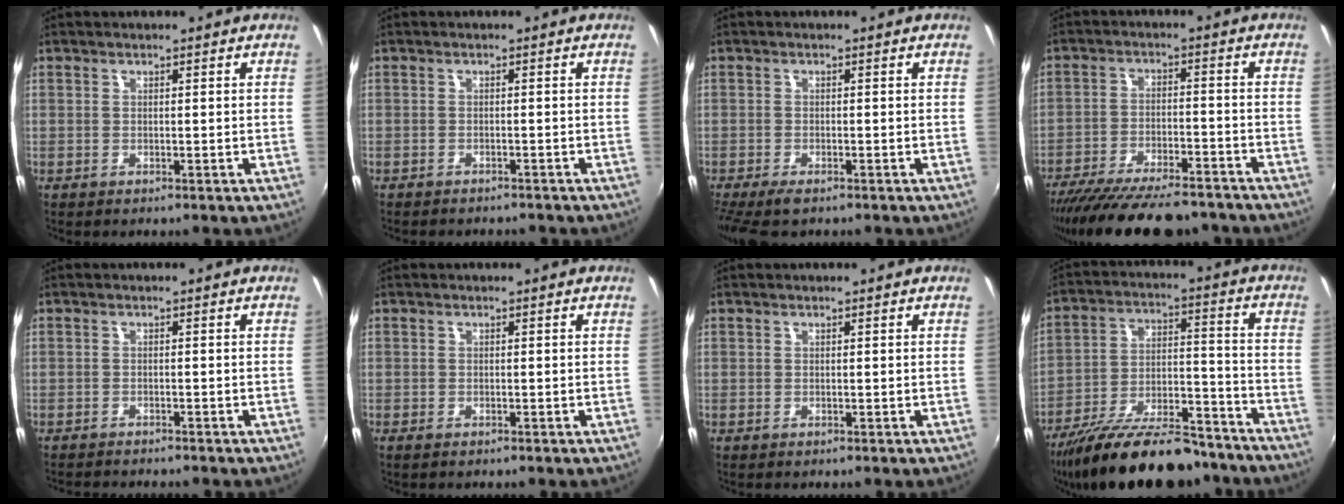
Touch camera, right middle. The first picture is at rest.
{"total": 3.6, "force": [-3.3, 0.8, 1.1], "torque": [-0.032, -0.011, -0.049]}
{"total": 5.4, "force": [-4.2, 1.3, 3.1], "torque": [-0.075, -0.028, -0.074]}
{"total": 19.9, "force": [-17.0, 5.0, 9.1], "torque": [-0.179, -0.033, -0.248]}
{"total": 3.4, "force": [-3.2, 0.4, 1.0], "torque": [-0.032, -0.013, -0.052]}
{"total": 0.7, "force": [-0.5, 0.1, 0.4], "torque": [-0.009, -0.001, -0.009]}
{"total": 0.0}
{"total": 23.4, "force": [-18.9, 7.1, 11.8], "torque": [-0.209, -0.012, -0.279]}